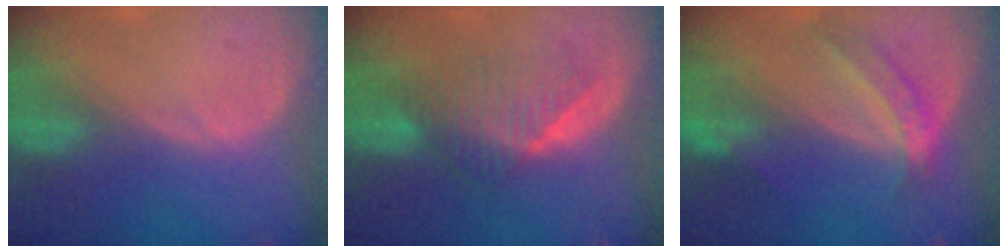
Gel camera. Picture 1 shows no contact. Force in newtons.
{"total": 6.7, "press": 6.4, "slide": 2.1}
{"total": 5.7, "press": 4.8, "slide": 3.1}